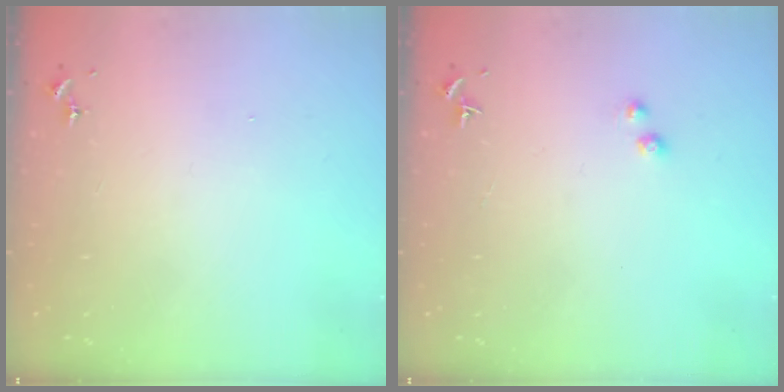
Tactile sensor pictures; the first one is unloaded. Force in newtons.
{"total": 1.0, "press": 1.0, "slide": 0.1}